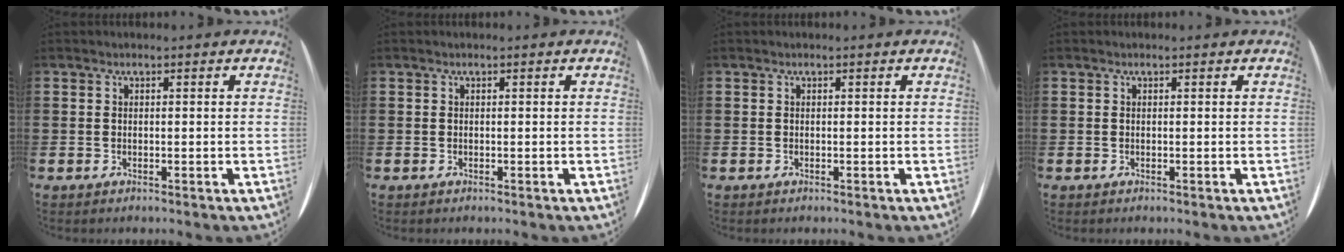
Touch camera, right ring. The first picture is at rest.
{"total": 0.0}
{"total": 0.0}
{"total": 0.0}